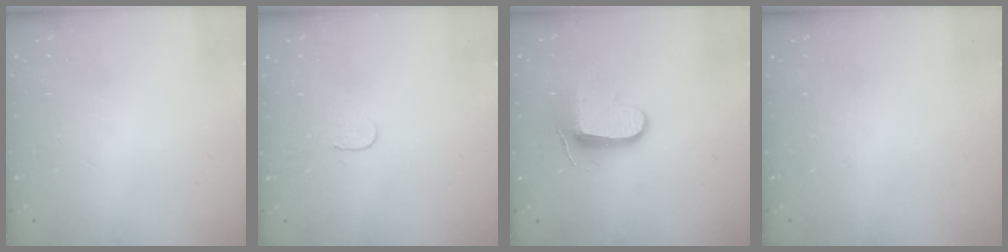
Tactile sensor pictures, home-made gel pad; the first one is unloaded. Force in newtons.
{"total": 3.1, "press": 3.1, "slide": 0.3}
{"total": 8.9, "press": 8.9, "slide": 0.8}
{"total": 0.0}